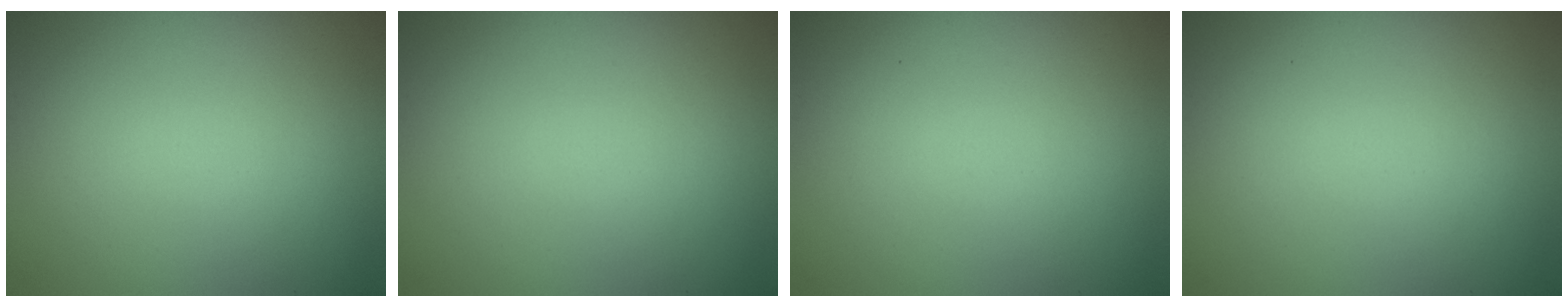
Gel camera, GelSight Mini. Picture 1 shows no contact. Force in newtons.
{"total": 0.0}
{"total": 0.0}
{"total": 0.0}